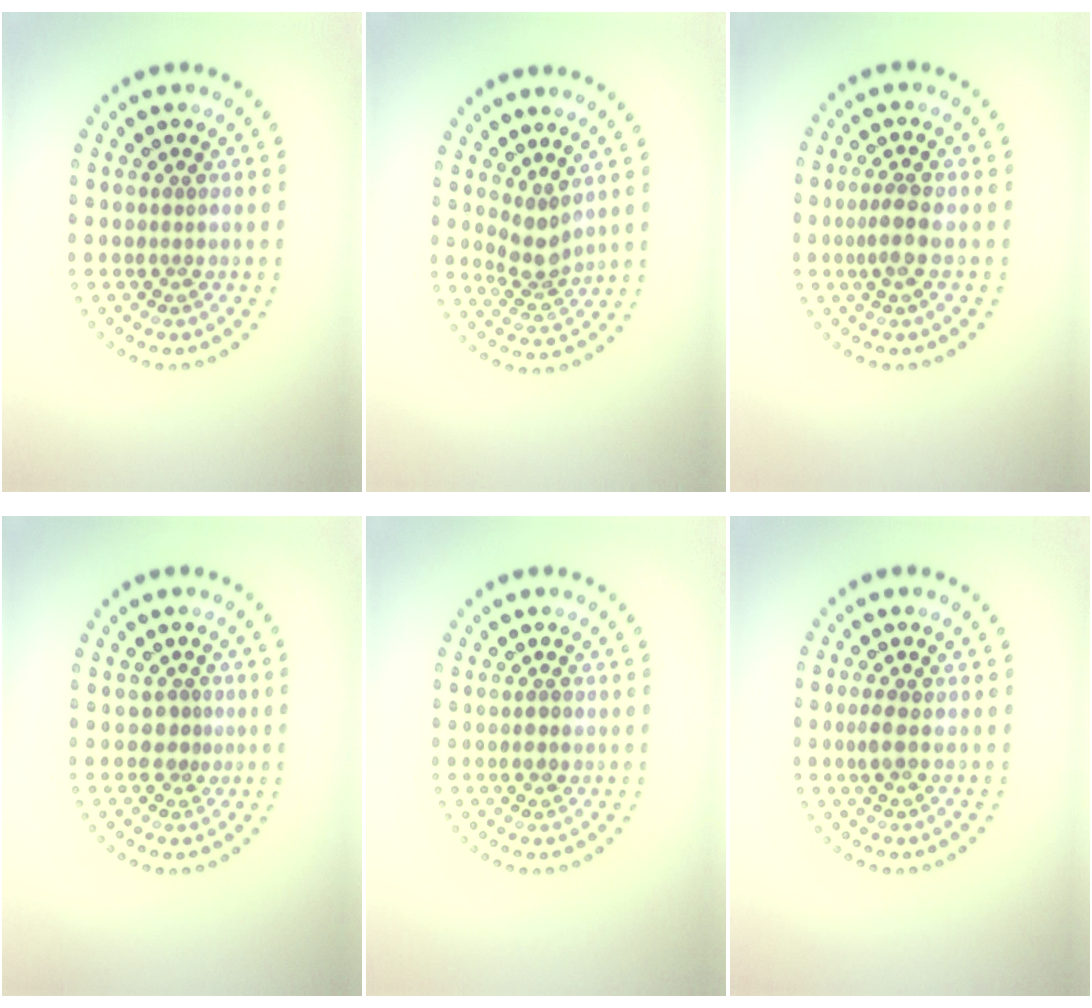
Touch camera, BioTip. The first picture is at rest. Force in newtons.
{"total": 2.6, "press": 1.9, "slide": 1.7}
{"total": 2.3, "press": 2.1, "slide": 1.1}
{"total": 1.3, "press": 0.9, "slide": 1.0}
{"total": 1.2, "press": 1.2, "slide": 0.0}
{"total": 1.5, "press": 1.4, "slide": 0.5}